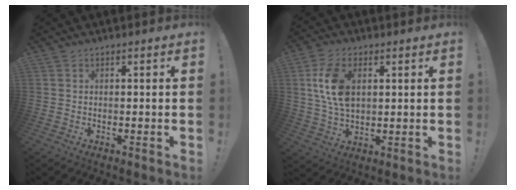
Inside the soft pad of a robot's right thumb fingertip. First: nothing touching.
{"total": 12.0, "force": [2.8, 7.6, 8.9], "torque": [-0.169, 0.005, 0.053]}